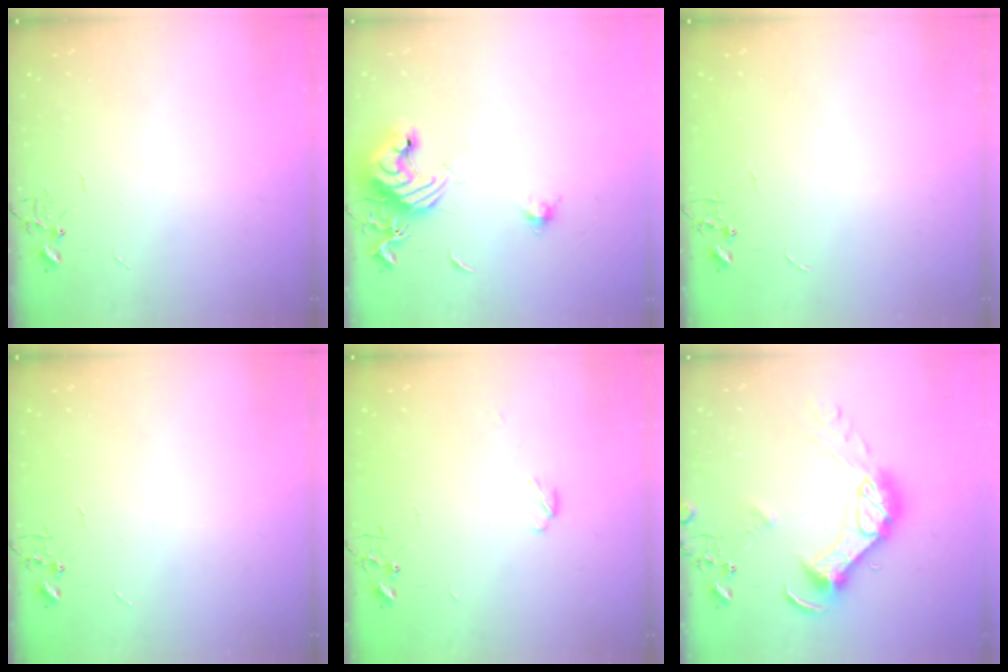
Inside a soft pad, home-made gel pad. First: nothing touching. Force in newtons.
{"total": 13.8, "press": 13.7, "slide": 1.8}
{"total": 0.0}
{"total": 0.0}
{"total": 3.8, "press": 3.7, "slide": 0.9}
{"total": 16.9, "press": 16.8, "slide": 2.1}